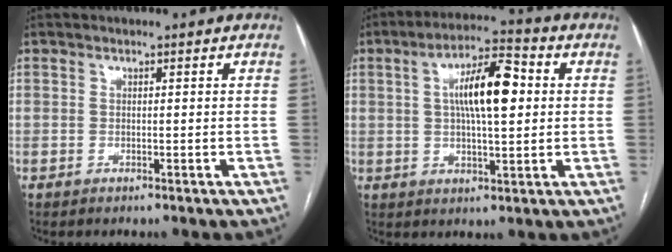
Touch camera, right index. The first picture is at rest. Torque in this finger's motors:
{"motor_torque": [1.56, 0.30, 0.82, 0.16]}